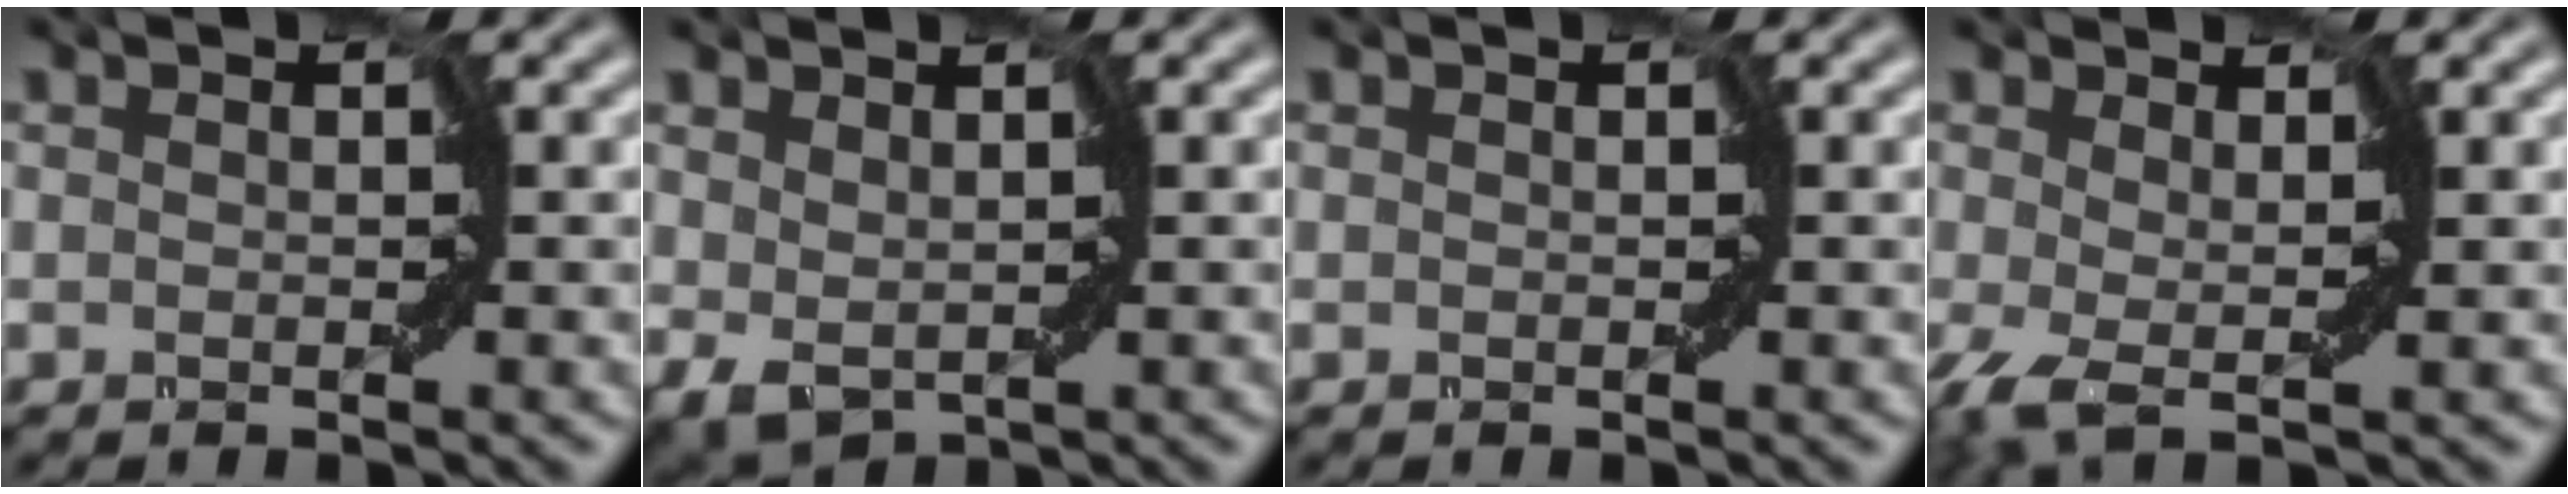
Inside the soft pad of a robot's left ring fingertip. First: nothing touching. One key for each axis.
{"total": 3.6, "fx": -0.4, "fy": 2.7, "fz": 2.4, "tx": -0.053, "ty": -0.016, "tz": -0.004}
{"total": 0.0}
{"total": 3.6, "fx": -0.8, "fy": 1.6, "fz": 3.1, "tx": -0.081, "ty": -0.009, "tz": -0.022}